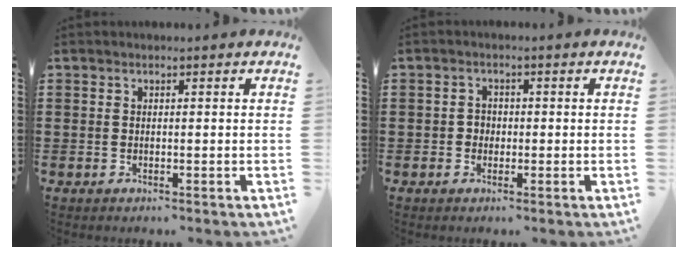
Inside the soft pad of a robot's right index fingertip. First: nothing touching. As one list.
[{"total": 1.7, "force": [-0.3, 1.5, 0.5], "torque": [-0.015, 0.004, -0.009]}]